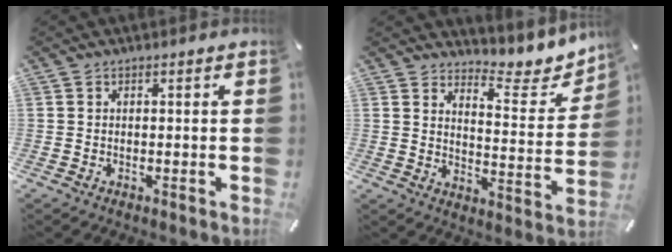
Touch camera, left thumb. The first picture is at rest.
{"total": 8.3, "force": [7.2, 3.7, 1.9], "torque": [-0.012, -0.086, 0.122]}